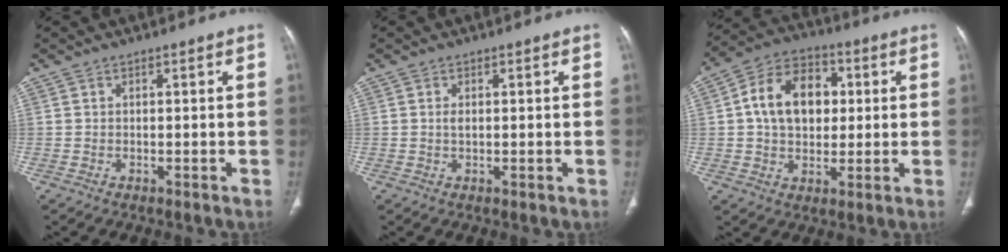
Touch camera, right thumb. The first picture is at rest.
{"total": 1.2, "force": [0.2, 0.5, 1.0], "torque": [-0.023, -0.002, 0.004]}
{"total": 13.9, "force": [2.1, 9.8, 9.7], "torque": [-0.133, 0.013, 0.026]}